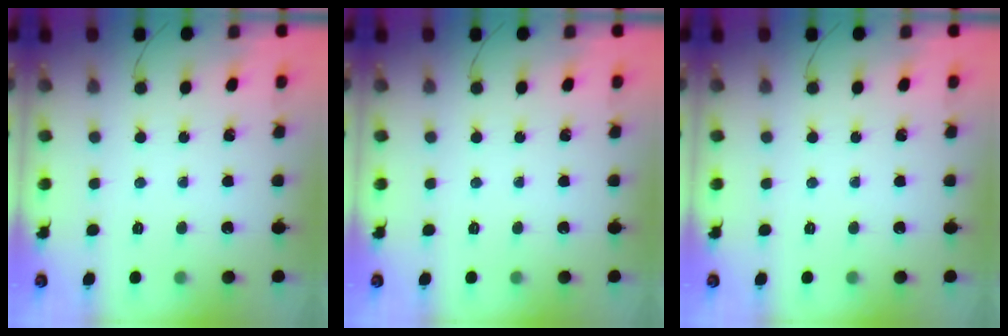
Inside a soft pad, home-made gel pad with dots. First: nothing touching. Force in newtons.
{"total": 0.0}
{"total": 0.0}